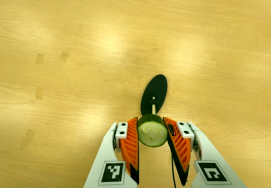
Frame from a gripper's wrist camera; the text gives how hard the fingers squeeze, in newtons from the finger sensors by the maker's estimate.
{"total": 9.9, "left": 8.8, "right": 11.0}